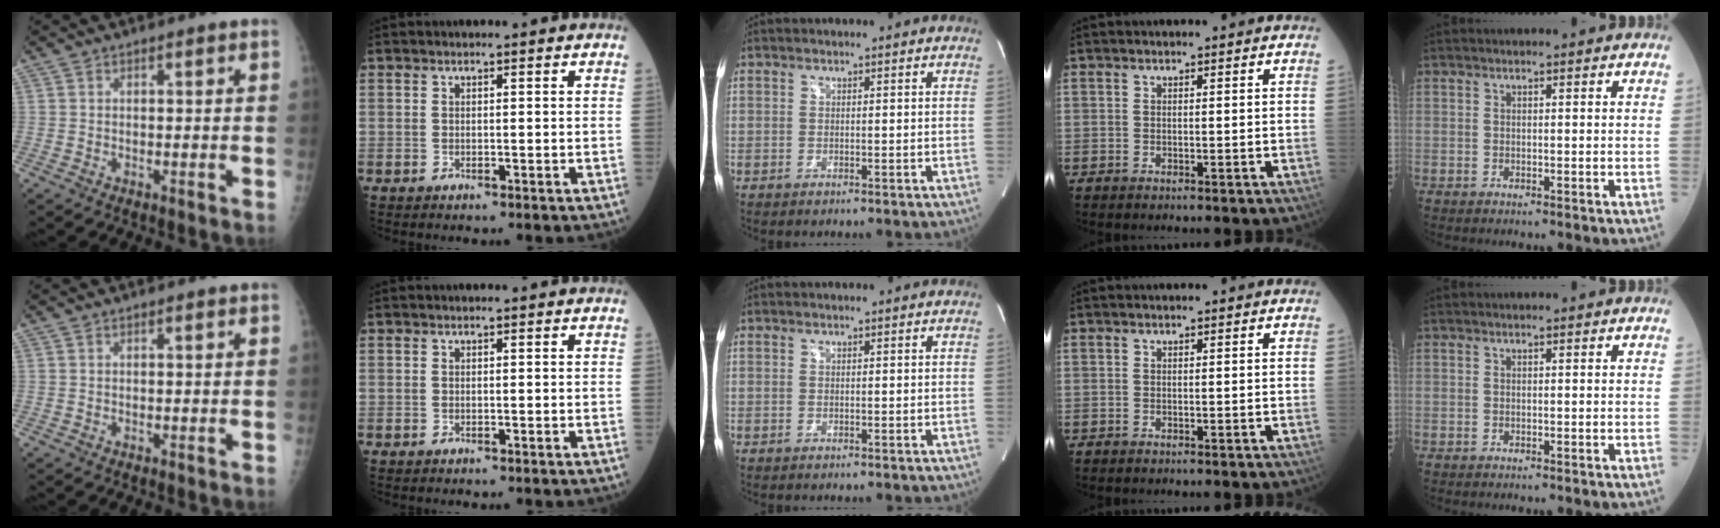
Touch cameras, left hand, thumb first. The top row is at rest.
{}